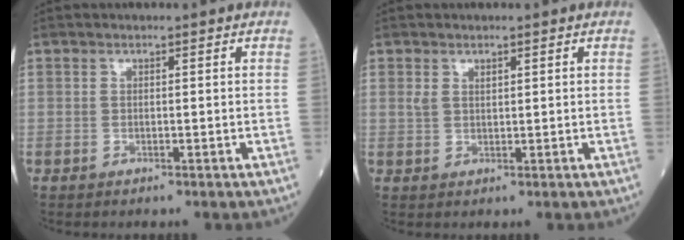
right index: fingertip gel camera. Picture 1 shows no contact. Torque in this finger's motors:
{"motor_torque": [0.03, 0.02, 0.04, 0.02]}